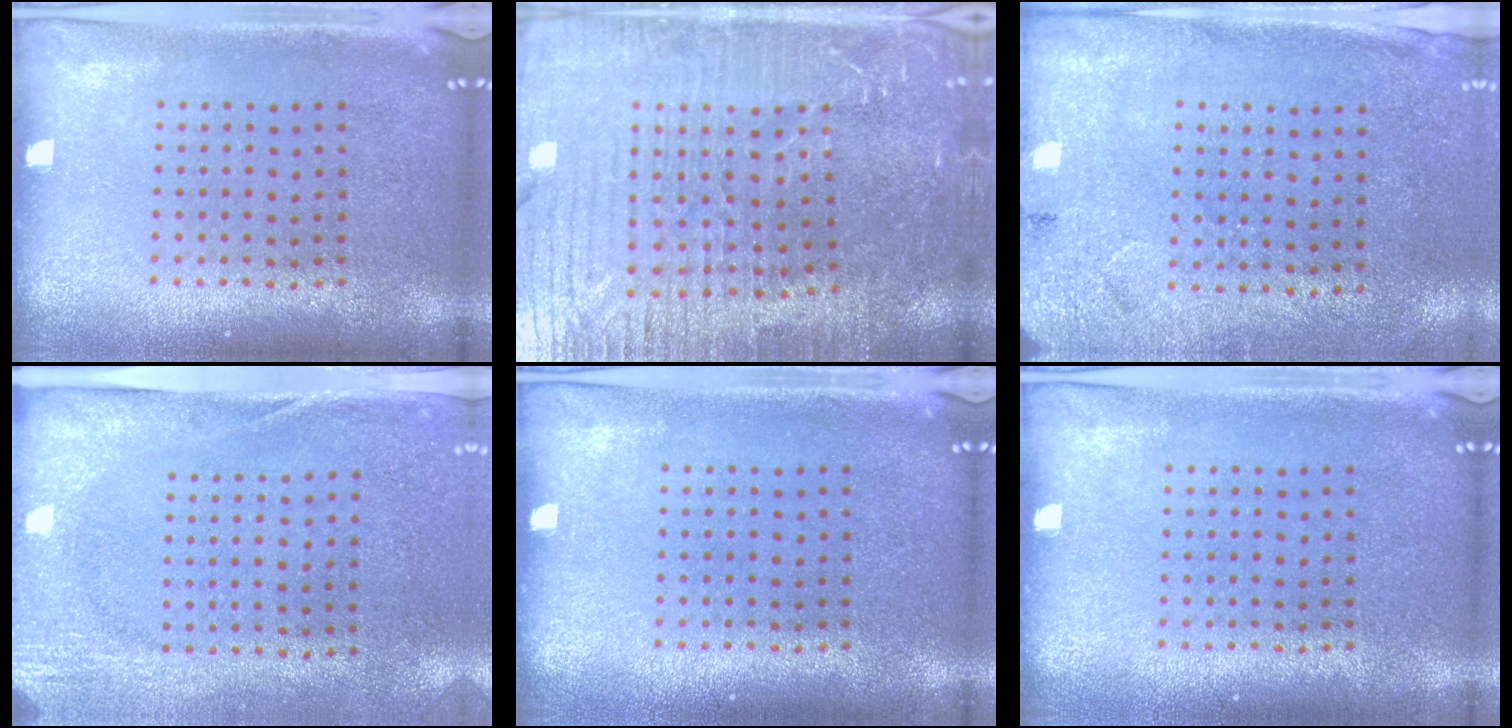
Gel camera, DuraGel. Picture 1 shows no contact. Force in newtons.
{"total": 5.0, "press": 4.7, "slide": 1.7}
{"total": 2.7, "press": 2.2, "slide": 1.5}
{"total": 2.7, "press": 2.1, "slide": 1.7}
{"total": 0.0}
{"total": 0.0}